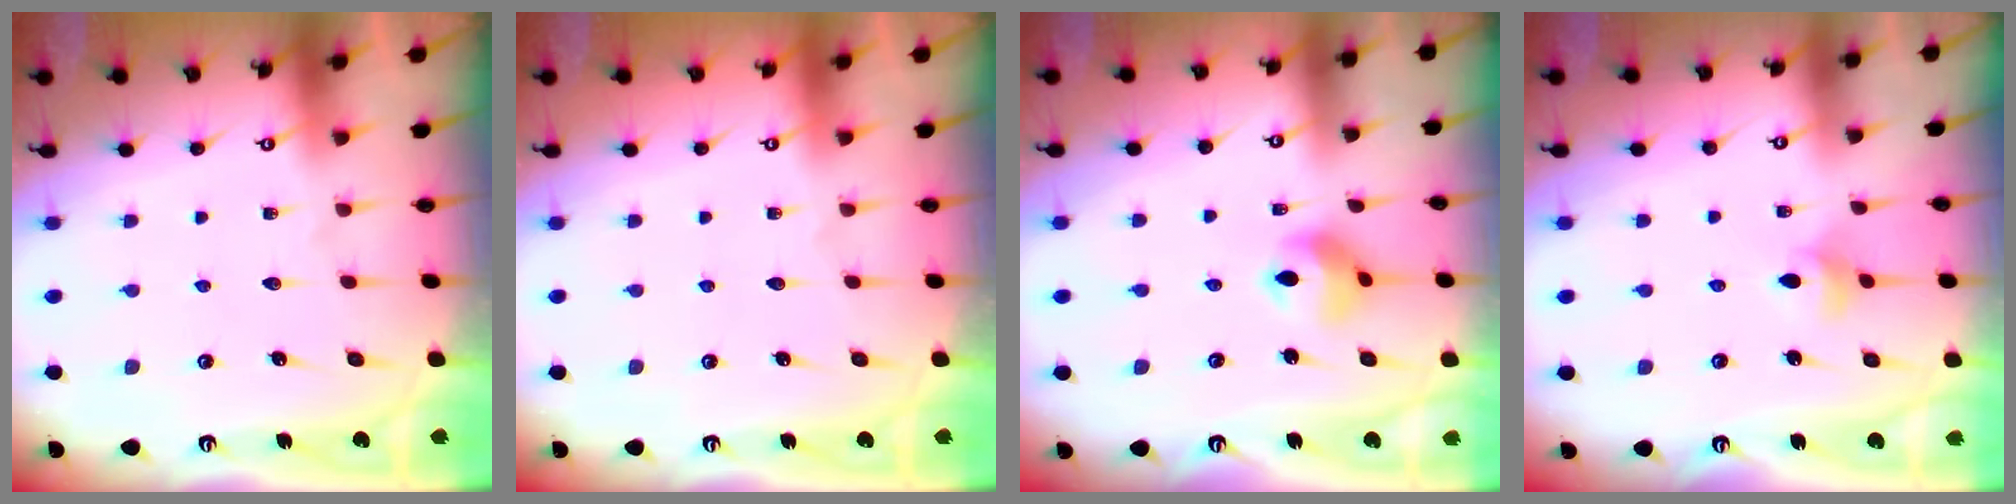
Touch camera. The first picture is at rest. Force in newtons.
{"total": 0.0}
{"total": 8.5, "press": 8.4, "slide": 0.8}
{"total": 5.0, "press": 4.9, "slide": 1.0}